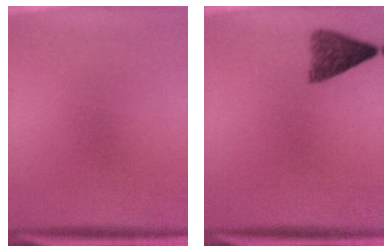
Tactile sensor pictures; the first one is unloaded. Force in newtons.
{"total": 4.1}